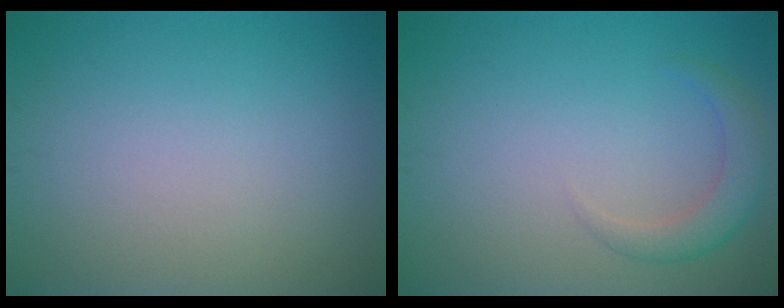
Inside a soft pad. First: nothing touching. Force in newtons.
{"total": 2.4, "press": 2.4, "slide": 0.4}